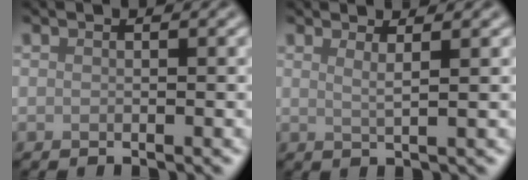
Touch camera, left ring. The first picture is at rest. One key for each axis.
{"total": 1.7, "fx": 1.1, "fy": 0.5, "fz": 1.2, "tx": -0.010, "ty": -0.002, "tz": 0.008}